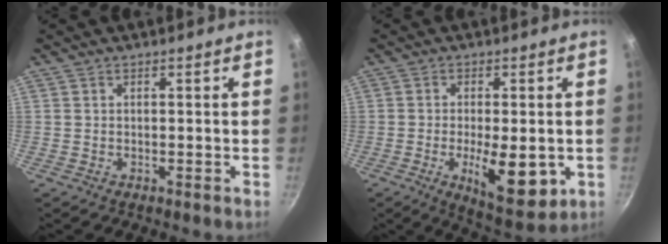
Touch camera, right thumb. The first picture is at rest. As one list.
[{"total": 11.9, "force": [-2.6, 4.7, 10.6], "torque": [-0.149, -0.008, -0.028]}]